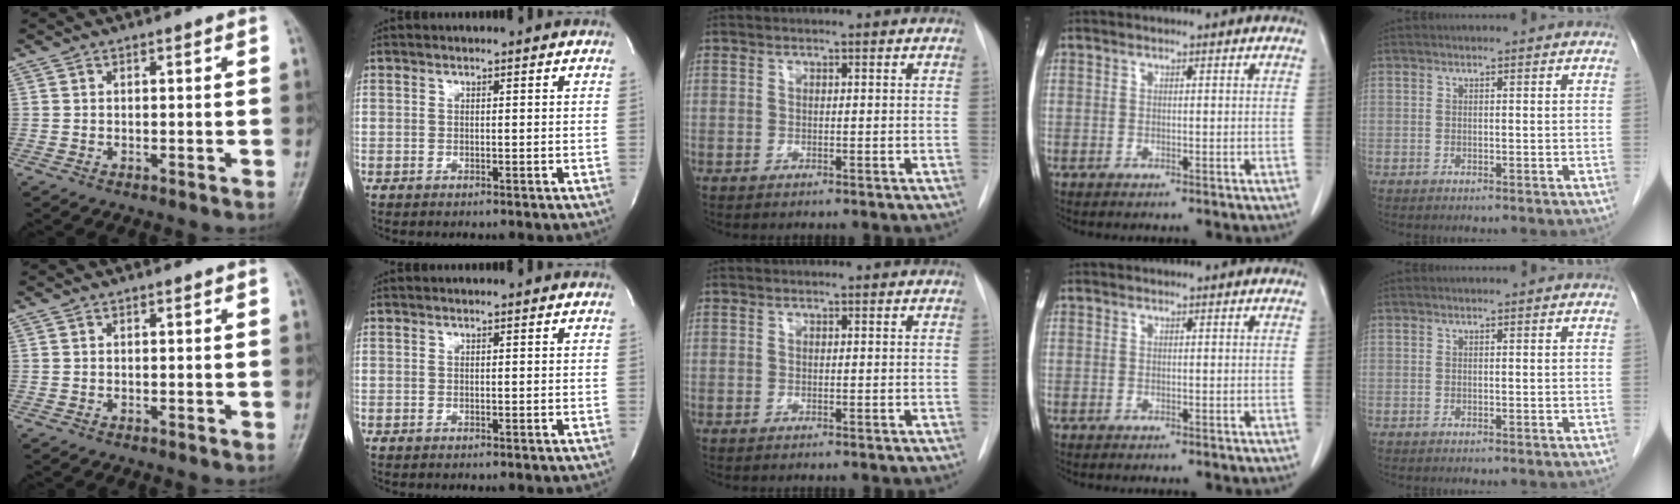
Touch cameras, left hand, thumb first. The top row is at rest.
{}